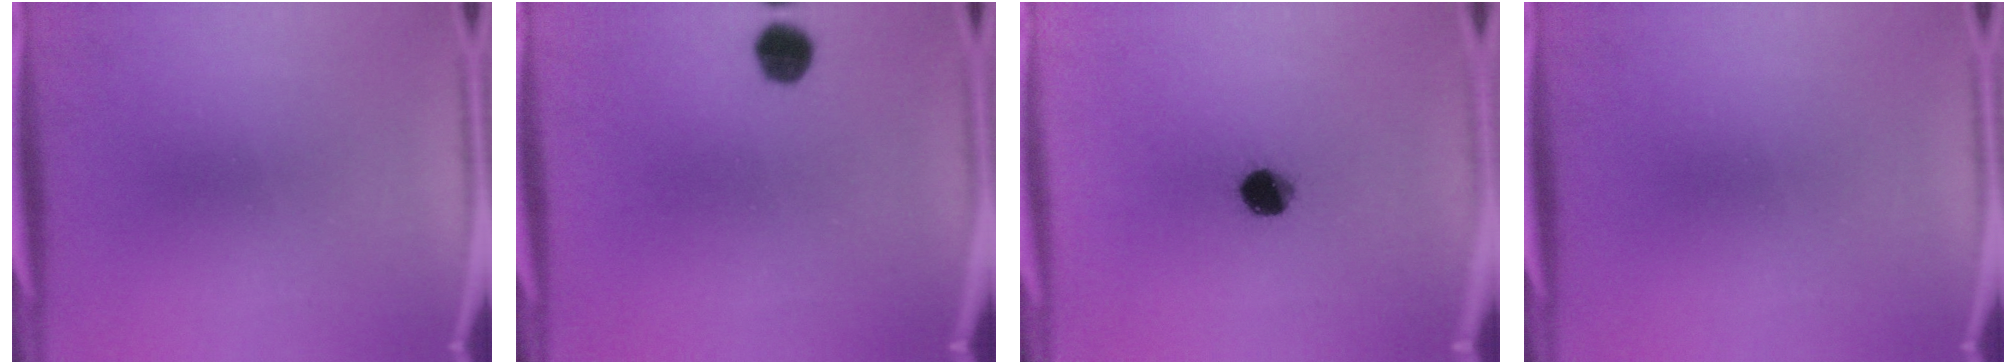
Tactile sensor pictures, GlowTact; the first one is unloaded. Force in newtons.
{"total": 4.5}
{"total": 6.6}
{"total": 0.0}